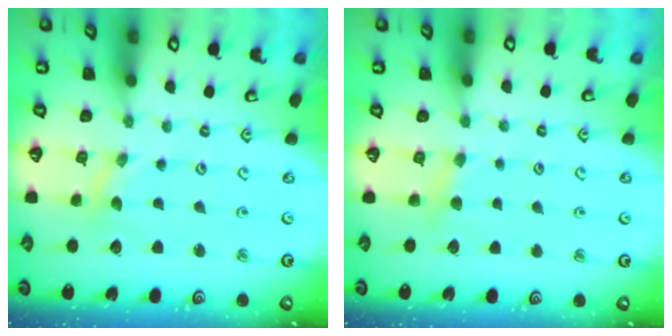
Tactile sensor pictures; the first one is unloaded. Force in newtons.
{"total": 3.9, "press": 3.9, "slide": 0.4}